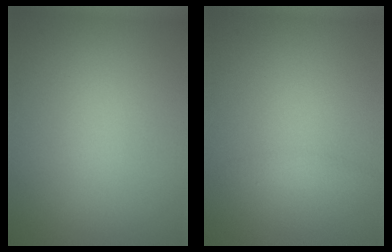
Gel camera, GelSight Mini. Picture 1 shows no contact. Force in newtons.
{"total": 1.0, "press": 1.0, "slide": 0.0}